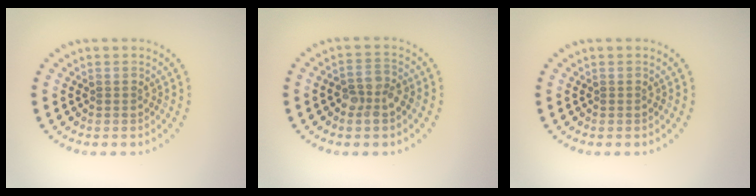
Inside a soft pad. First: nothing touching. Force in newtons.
{"total": 2.6, "press": 2.4, "slide": 1.0}
{"total": 0.0}